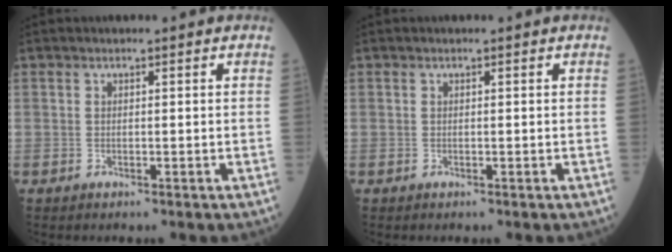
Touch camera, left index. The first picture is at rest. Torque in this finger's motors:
{"motor_torque": [0.08, 0.08, 0.00, 0.00]}